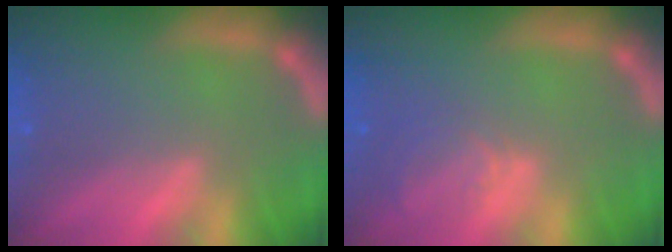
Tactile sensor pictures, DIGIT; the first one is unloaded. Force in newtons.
{"total": 2.9}